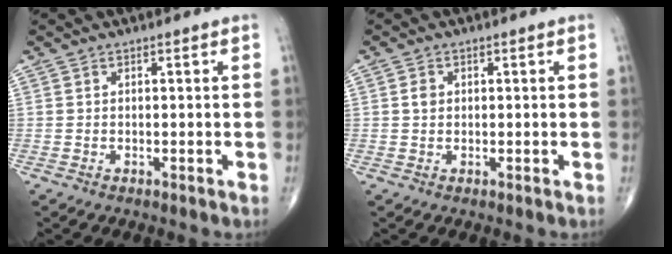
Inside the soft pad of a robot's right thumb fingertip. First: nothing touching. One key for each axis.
{"total": 1.6, "fx": 0.3, "fy": 1.3, "fz": 0.9, "tx": -0.012, "ty": 0.001, "tz": 0.005}